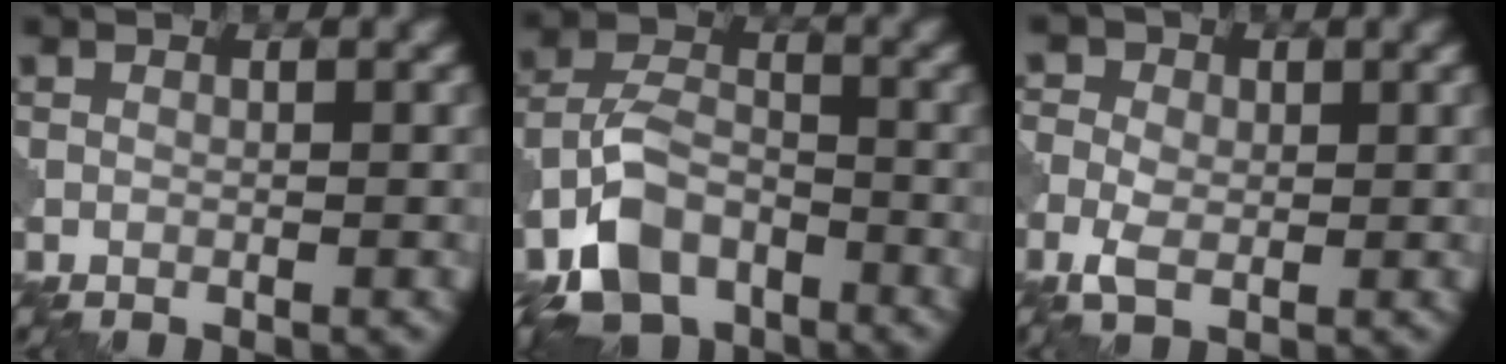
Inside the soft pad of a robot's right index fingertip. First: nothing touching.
{"total": 8.5, "force": [-5.1, 4.9, 4.8], "torque": [-0.098, 0.001, -0.104]}
{"total": 4.0, "force": [-0.4, 3.0, 2.6], "torque": [-0.052, 0.004, -0.013]}